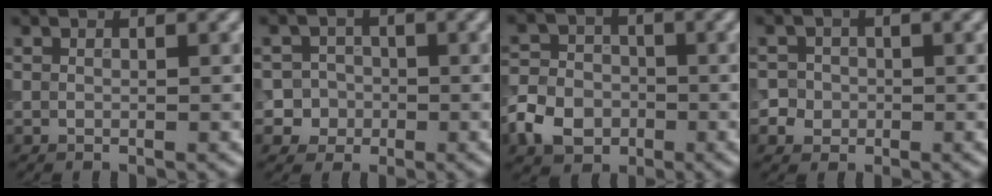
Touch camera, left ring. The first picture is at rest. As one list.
[{"total": 4.0, "force": [-0.9, 3.8, 0.5], "torque": [0.024, 0.014, -0.036]}, {"total": 5.1, "force": [-2.1, 4.1, 2.3], "torque": [-0.046, 0.002, -0.053]}, {"total": 3.2, "force": [-0.4, 3.1, 0.8], "torque": [0.011, 0.015, -0.019]}]